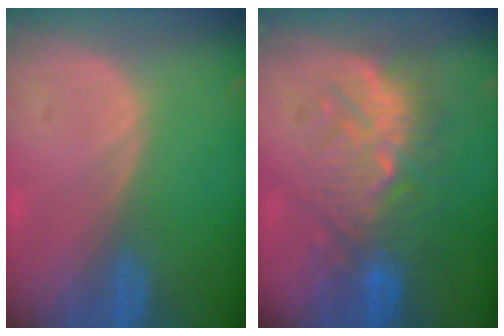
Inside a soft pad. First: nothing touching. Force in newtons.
{"total": 9.1, "press": 9.0, "slide": 1.7}